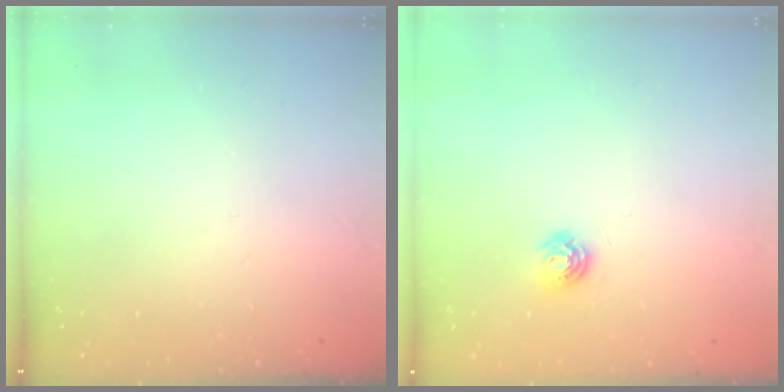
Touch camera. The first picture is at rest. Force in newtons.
{"total": 5.0, "press": 5.0, "slide": 0.6}